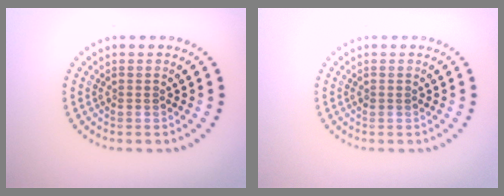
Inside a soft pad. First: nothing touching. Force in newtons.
{"total": 0.5, "press": 0.5, "slide": 0.1}